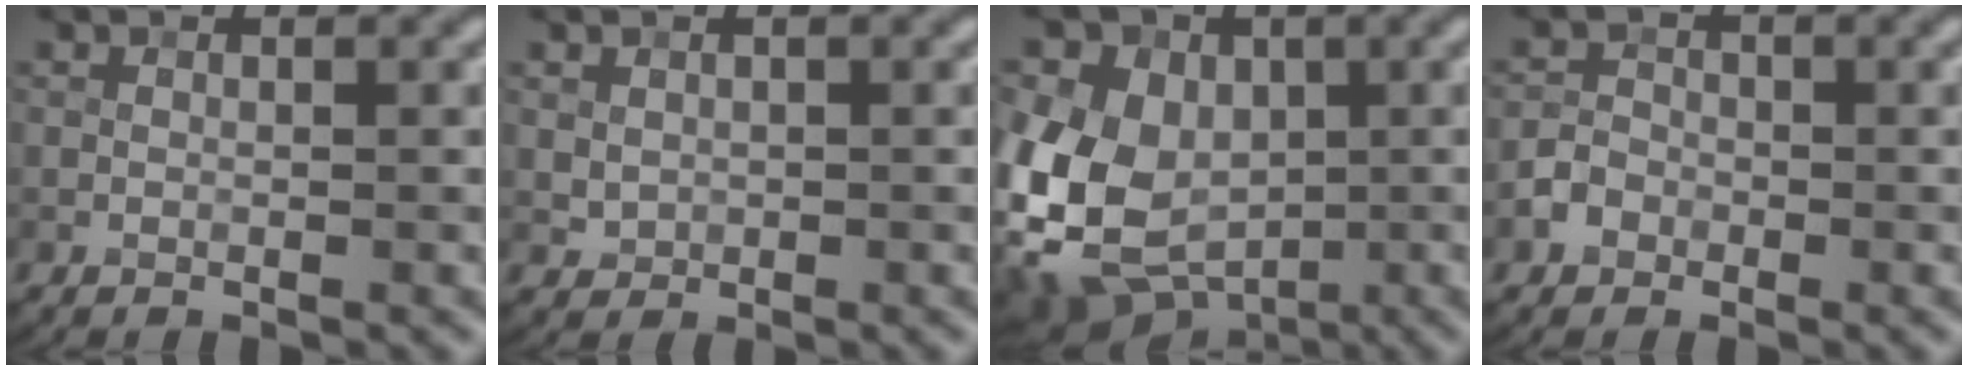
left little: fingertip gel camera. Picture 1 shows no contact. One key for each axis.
{"total": 0.9, "fx": 0.4, "fy": 0.8, "fz": 0.2, "tx": -0.006, "ty": -0.001, "tz": 0.014}
{"total": 13.2, "fx": -1.0, "fy": 10.7, "fz": 7.6, "tx": -0.158, "ty": 0.010, "tz": -0.045}
{"total": 1.9, "fx": -0.9, "fy": 1.5, "fz": 0.6, "tx": -0.007, "ty": 0.003, "tz": -0.021}